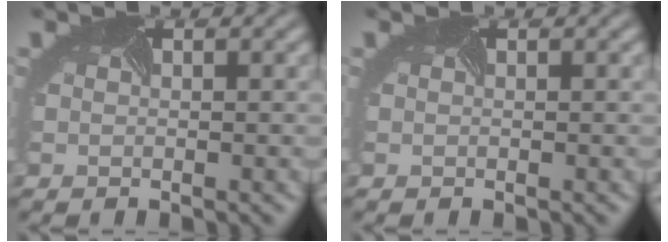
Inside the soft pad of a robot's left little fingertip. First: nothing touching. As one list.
[{"total": 0.0}]